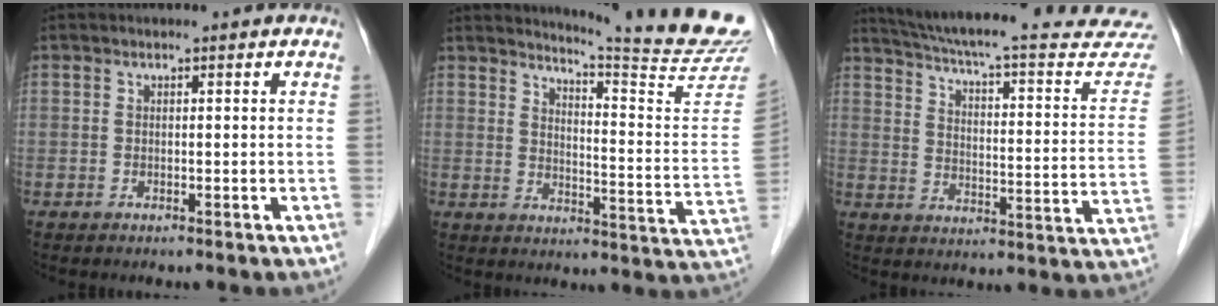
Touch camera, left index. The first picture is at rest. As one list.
[{"total": 18.0, "force": [17.1, -2.5, 5.0], "torque": [-0.083, -0.133, 0.202]}, {"total": 30.2, "force": [27.7, 2.9, 11.7], "torque": [-0.179, -0.082, 0.344]}]